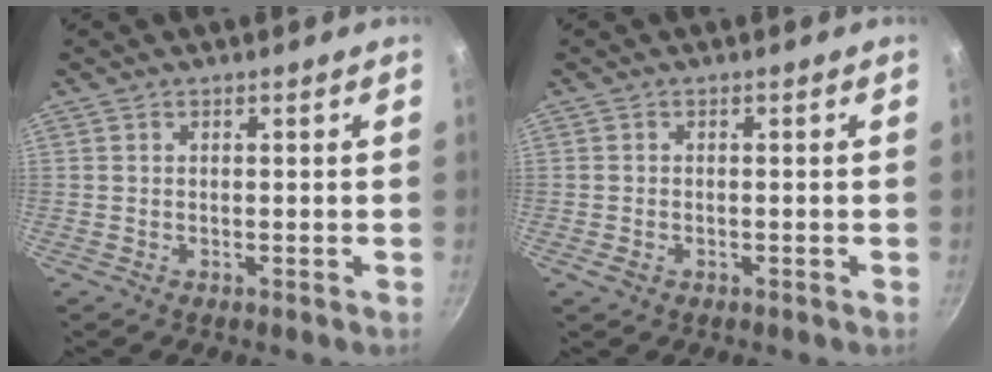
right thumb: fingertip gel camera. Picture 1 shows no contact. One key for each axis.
{"total": 1.7, "fx": -0.7, "fy": 1.1, "fz": 1.0, "tx": -0.021, "ty": 0.001, "tz": -0.013}